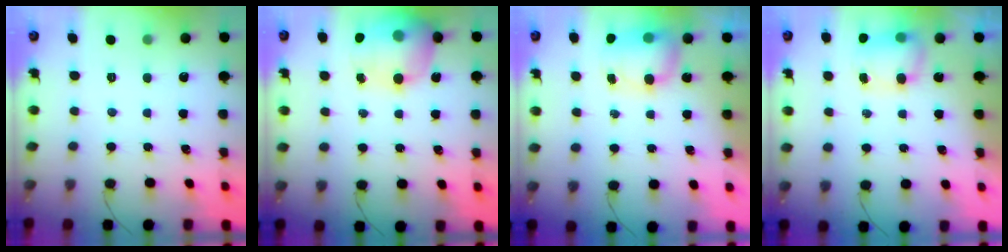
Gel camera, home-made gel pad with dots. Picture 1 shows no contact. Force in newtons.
{"total": 18.1, "press": 17.9, "slide": 2.5}
{"total": 7.3, "press": 7.2, "slide": 1.0}
{"total": 7.2, "press": 7.1, "slide": 0.9}